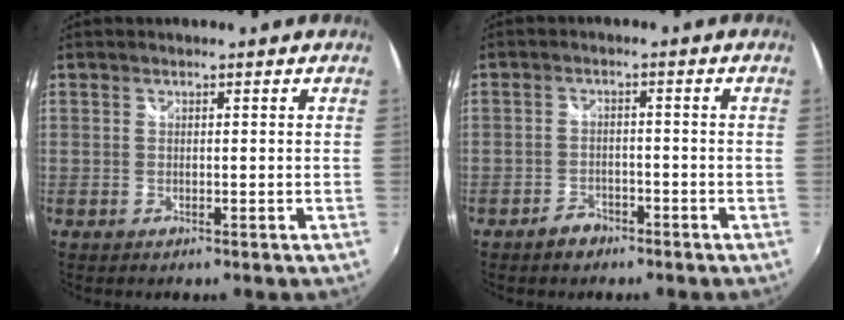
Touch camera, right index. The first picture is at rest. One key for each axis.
{"total": 3.7, "fx": -2.8, "fy": 2.1, "fz": 0.9, "tx": -0.030, "ty": 0.009, "tz": -0.046}